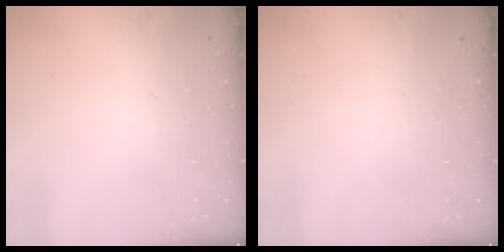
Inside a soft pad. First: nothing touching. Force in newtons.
{"total": 0.0}